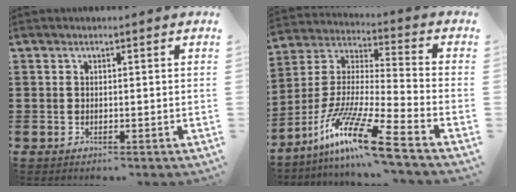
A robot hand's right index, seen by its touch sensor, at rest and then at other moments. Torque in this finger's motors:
{"motor_torque": [-0.20, 0.65, 0.86, 0.17]}